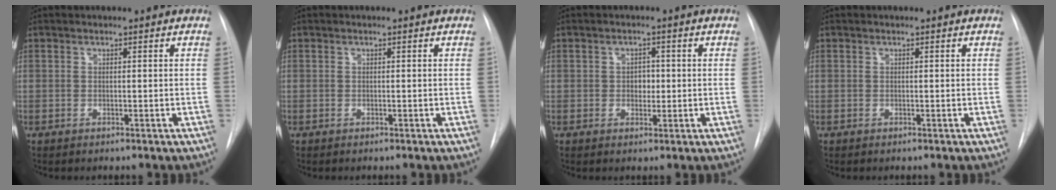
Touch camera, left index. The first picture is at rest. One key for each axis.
{"total": 0.0}
{"total": 2.1, "fx": -0.2, "fy": 1.6, "fz": 1.4, "tx": -0.016, "ty": 0.000, "tz": -0.002}
{"total": 0.0}